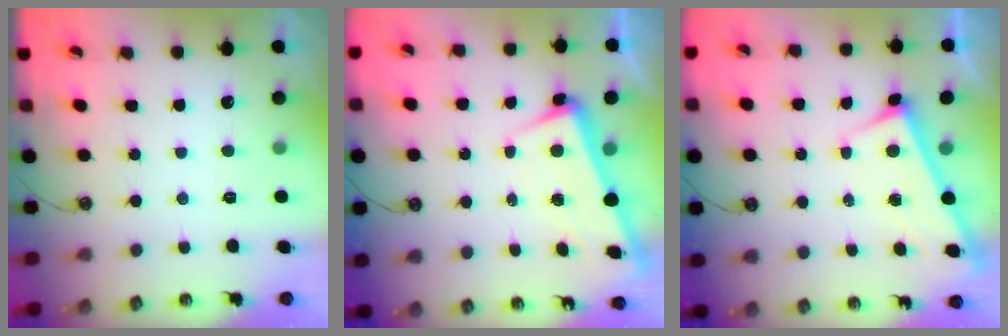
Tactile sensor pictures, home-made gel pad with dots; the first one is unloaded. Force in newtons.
{"total": 3.0, "press": 2.8, "slide": 0.9}
{"total": 3.1, "press": 3.1, "slide": 0.1}